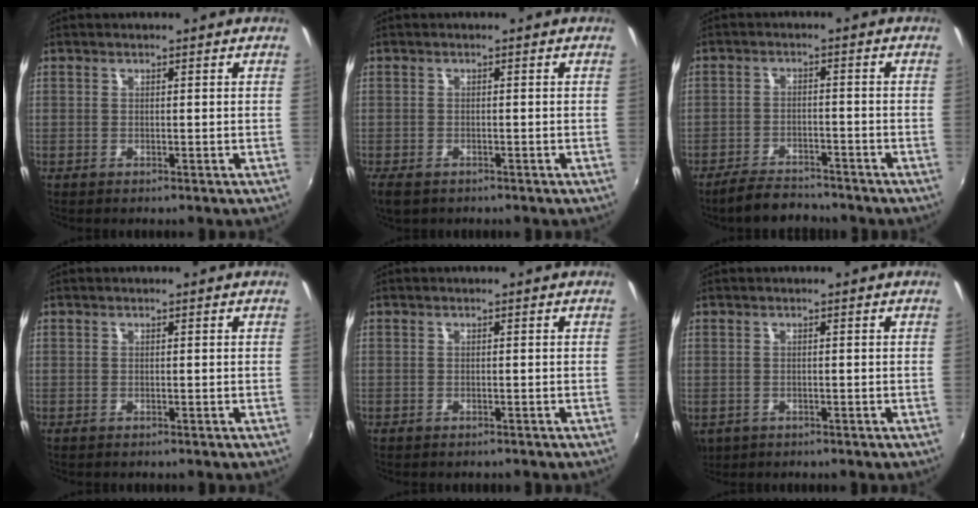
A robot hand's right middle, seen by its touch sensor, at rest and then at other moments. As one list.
[{"total": 3.9, "force": [-2.7, 1.8, 2.1], "torque": [-0.049, -0.016, -0.045]}, {"total": 6.8, "force": [-6.2, 1.8, 2.1], "torque": [-0.063, -0.002, -0.098]}, {"total": 0.0}, {"total": 0.7, "force": [-0.6, 0.4, 0.1], "torque": [-0.005, -0.002, -0.008]}, {"total": 4.7, "force": [-1.6, 3.7, 2.4], "torque": [-0.050, -0.014, -0.021]}]